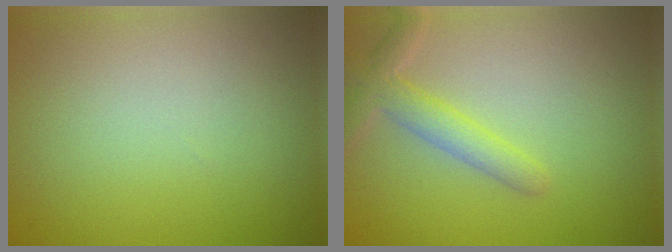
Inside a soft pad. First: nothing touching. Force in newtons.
{"total": 2.8, "press": 2.8, "slide": 0.2}